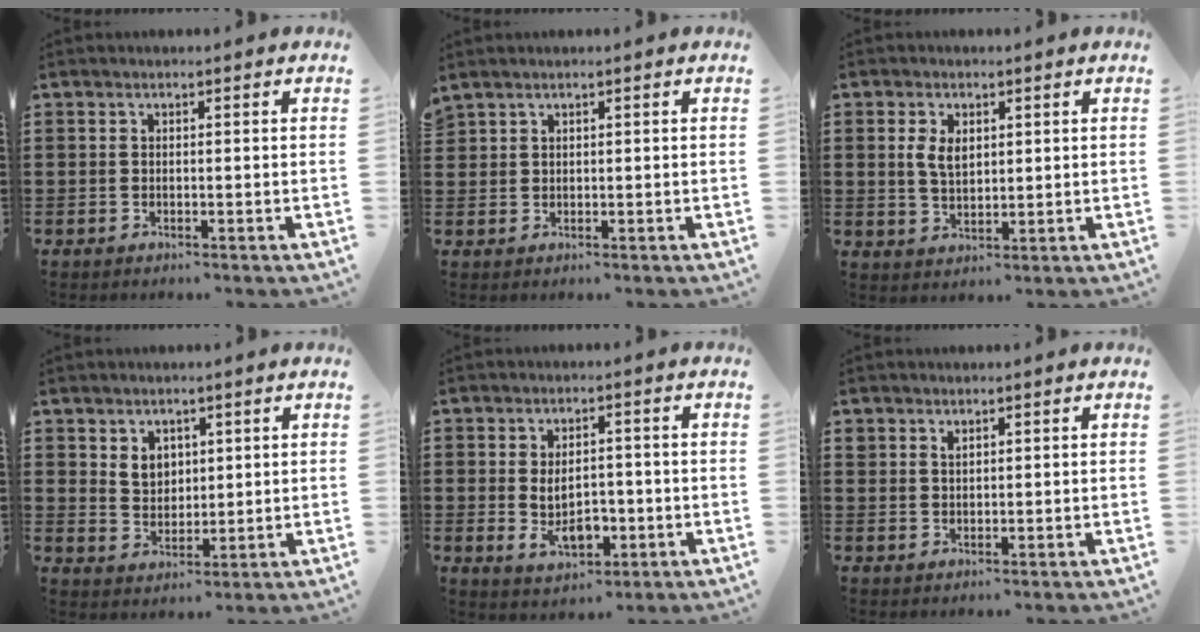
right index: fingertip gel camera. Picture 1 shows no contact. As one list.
[{"total": 0.9, "force": [0.8, 0.4, 0.2], "torque": [-0.006, 0.000, 0.015]}, {"total": 3.9, "force": [1.0, 2.4, 2.9], "torque": [-0.063, 0.009, 0.017]}, {"total": 4.1, "force": [2.3, 3.1, 1.3], "torque": [-0.037, 0.011, 0.043]}, {"total": 6.5, "force": [-1.0, 3.8, 5.2], "torque": [-0.093, 0.000, -0.023]}, {"total": 1.2, "force": [1.0, 0.6, 0.3], "torque": [-0.007, 0.000, 0.020]}]